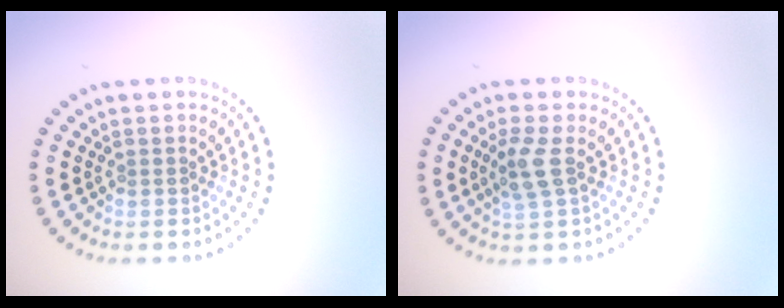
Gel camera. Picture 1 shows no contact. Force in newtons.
{"total": 2.6, "press": 2.4, "slide": 1.2}